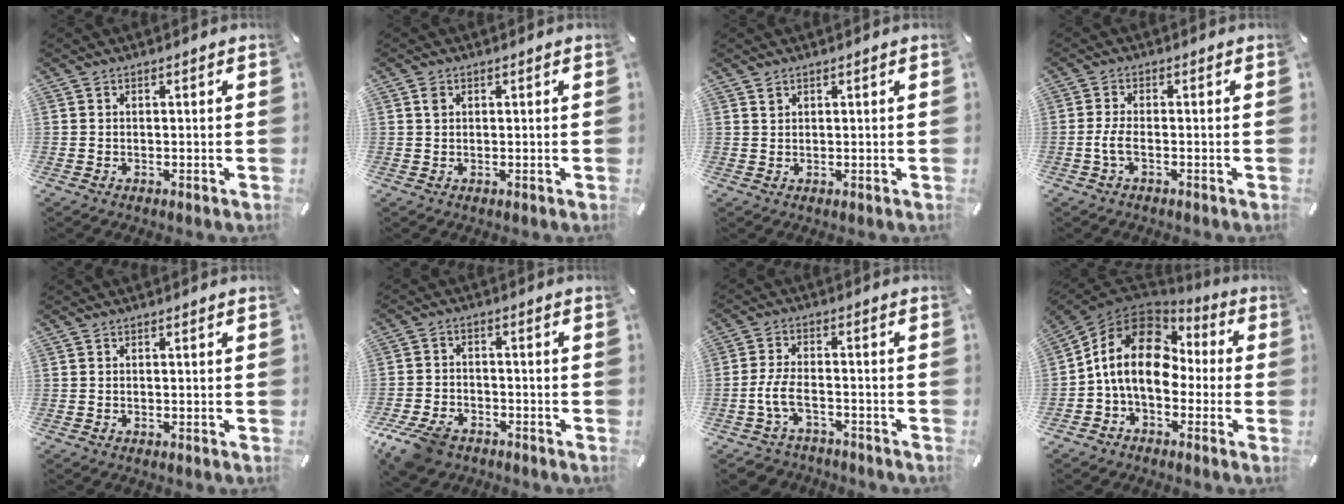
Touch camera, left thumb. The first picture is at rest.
{"total": 1.2, "force": [0.5, 0.9, 0.6], "torque": [-0.004, 0.000, 0.008]}
{"total": 1.0, "force": [0.8, 0.7, 0.2], "torque": [0.003, -0.004, 0.014]}
{"total": 3.4, "force": [-1.2, 1.1, 3.0], "torque": [-0.067, 0.000, -0.025]}
{"total": 0.0}
{"total": 8.3, "force": [-5.8, 4.8, 3.5], "torque": [-0.082, 0.023, -0.109]}
{"total": 7.1, "force": [-3.4, 4.0, 4.8], "torque": [-0.113, 0.012, -0.066]}
{"total": 15.1, "force": [-0.7, 11.3, 10.0], "torque": [-0.226, 0.027, -0.018]}